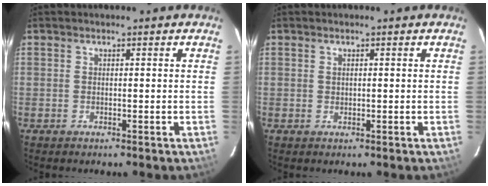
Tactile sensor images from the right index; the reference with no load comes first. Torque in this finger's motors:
{"motor_torque": [-0.12, 0.02, -0.06, 0.00]}